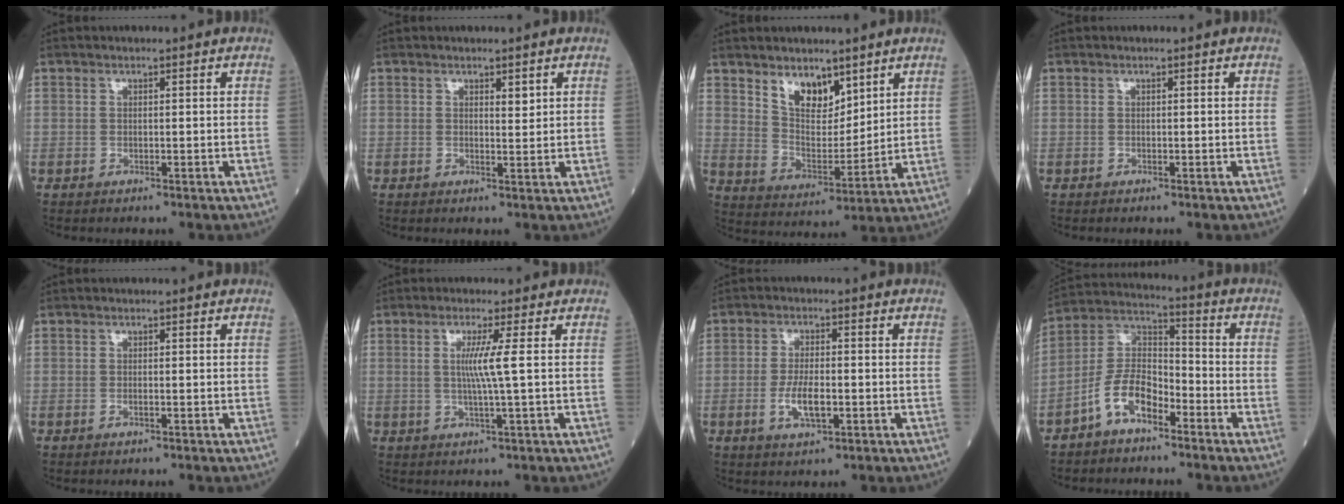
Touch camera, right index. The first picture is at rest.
{"total": 1.3, "force": [0.8, 0.4, 0.9], "torque": [-0.011, -0.007, 0.013]}
{"total": 7.8, "force": [5.3, 3.8, 4.3], "torque": [-0.073, -0.010, 0.105]}
{"total": 0.0}
{"total": 0.6, "force": [-0.3, 0.0, 0.5], "torque": [-0.011, -0.001, -0.004]}
{"total": 4.0, "force": [0.5, -1.2, 3.8], "torque": [-0.076, -0.006, 0.007]}
{"total": 5.1, "force": [-1.4, 1.6, 4.6], "torque": [-0.089, -0.003, -0.023]}
{"total": 8.6, "force": [-5.2, 3.9, 5.6], "torque": [-0.125, 0.018, -0.105]}